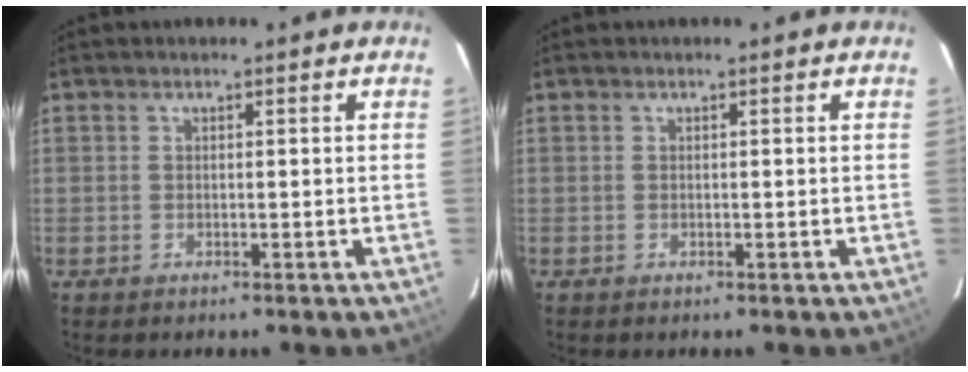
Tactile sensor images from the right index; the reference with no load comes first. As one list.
[{"total": 0.0}]